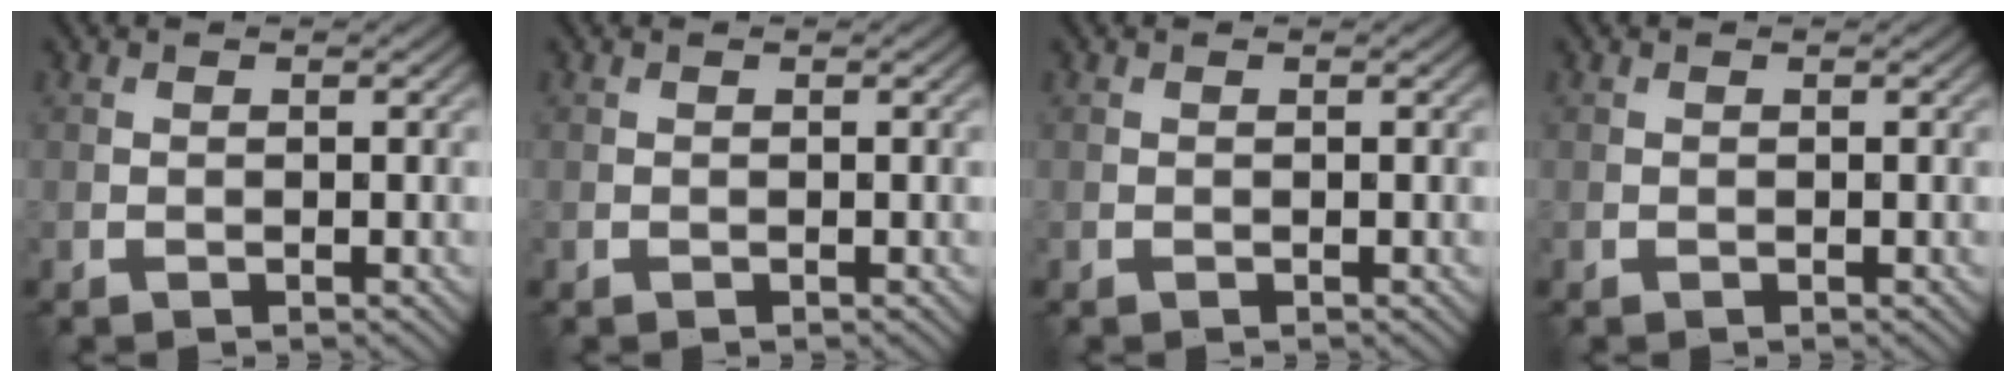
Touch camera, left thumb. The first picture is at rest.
{"total": 0.0}
{"total": 0.0}
{"total": 0.0}